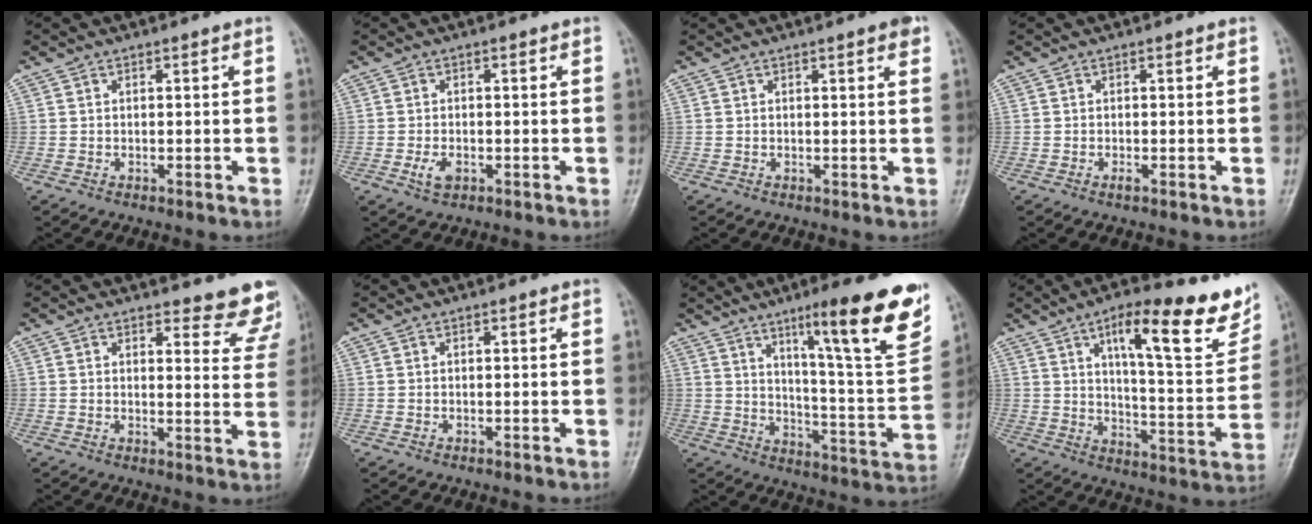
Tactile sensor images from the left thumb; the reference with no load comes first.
{"total": 2.7, "force": [-0.9, 1.6, 1.9], "torque": [-0.036, -0.001, -0.016]}
{"total": 2.1, "force": [1.2, 0.4, 1.7], "torque": [-0.021, -0.002, 0.012]}
{"total": 0.6, "force": [-0.2, 0.2, 0.6], "torque": [-0.009, -0.002, -0.004]}
{"total": 9.1, "force": [8.6, 2.5, 1.7], "torque": [0.024, -0.064, 0.074]}
{"total": 0.0}
{"total": 22.4, "force": [12.7, 3.1, 18.2], "torque": [-0.226, -0.056, 0.190]}
{"total": 19.7, "force": [11.3, 5.5, 15.2], "torque": [-0.169, -0.051, 0.167]}